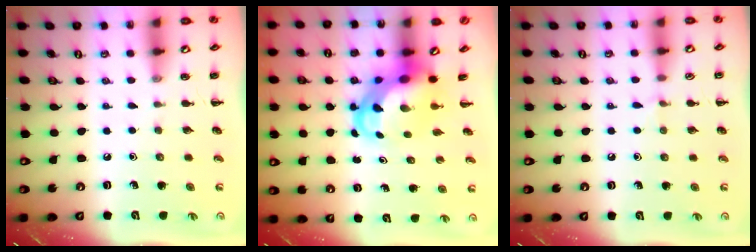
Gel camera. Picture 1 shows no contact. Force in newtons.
{"total": 5.9, "press": 5.8, "slide": 1.3}
{"total": 3.8, "press": 3.6, "slide": 1.1}